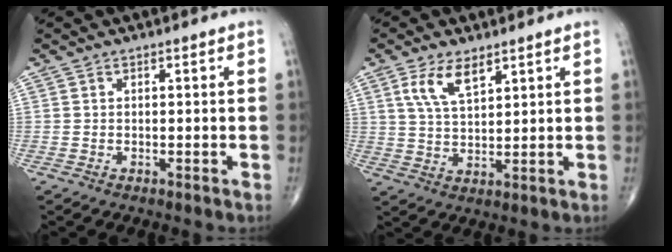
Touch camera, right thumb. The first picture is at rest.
{"total": 6.8, "force": [3.8, 2.9, 4.9], "torque": [-0.088, -0.017, 0.077]}